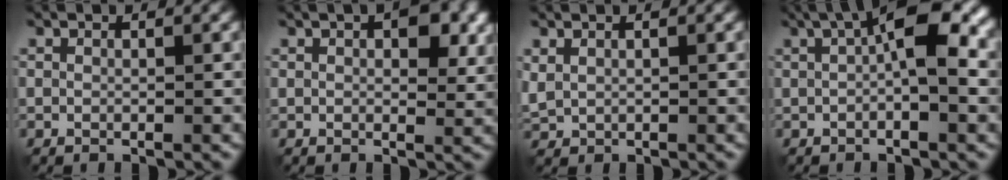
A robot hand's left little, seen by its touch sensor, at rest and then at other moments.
{"total": 5.5, "force": [2.0, 2.9, 4.2], "torque": [-0.059, 0.001, 0.026]}
{"total": 1.4, "force": [0.7, 0.9, 0.8], "torque": [-0.025, 0.004, 0.020]}
{"total": 7.9, "force": [1.3, 2.7, 7.3], "torque": [-0.121, 0.020, 0.012]}